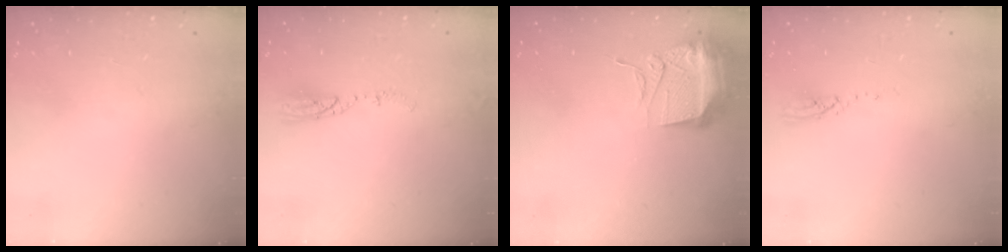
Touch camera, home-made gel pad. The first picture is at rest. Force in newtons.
{"total": 4.5, "press": 4.3, "slide": 1.0}
{"total": 12.6, "press": 12.5, "slide": 1.2}
{"total": 3.2, "press": 3.2, "slide": 0.2}